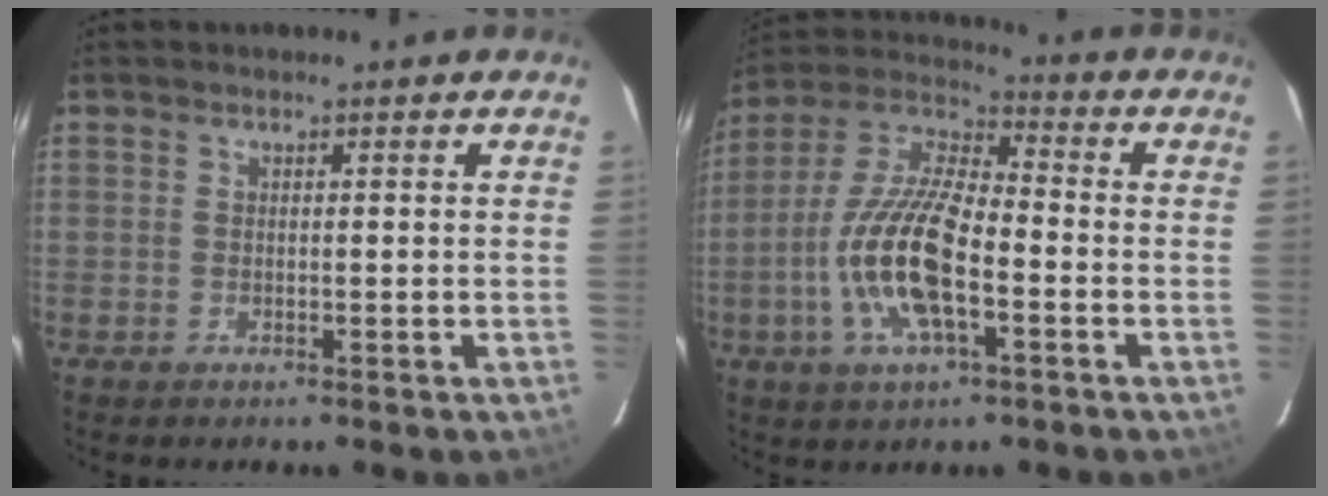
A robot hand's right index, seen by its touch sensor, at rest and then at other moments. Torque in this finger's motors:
{"motor_torque": [1.83, -0.31, 1.05, 0.21]}